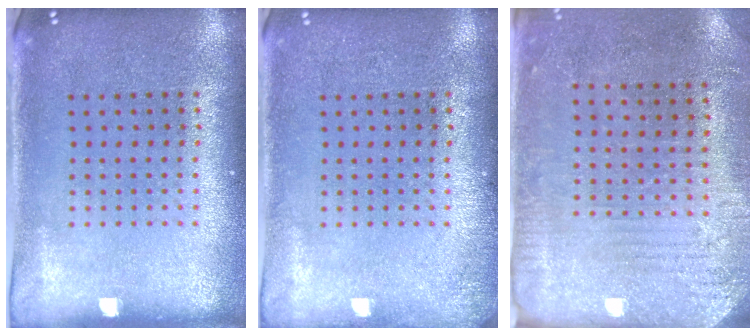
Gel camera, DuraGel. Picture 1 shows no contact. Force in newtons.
{"total": 1.0, "press": 1.0, "slide": 0.3}
{"total": 2.8, "press": 2.4, "slide": 1.4}